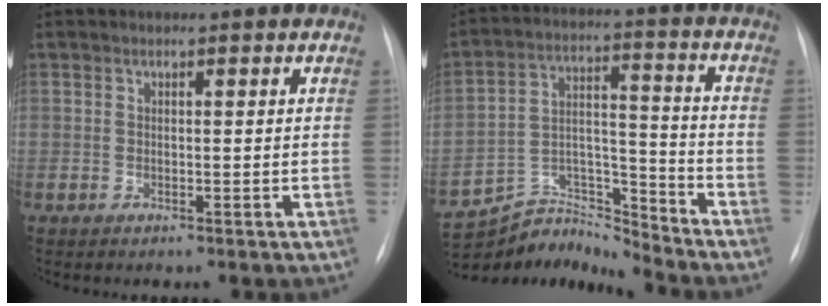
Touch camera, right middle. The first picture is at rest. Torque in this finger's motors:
{"motor_torque": [-0.36, -0.26, -0.08, -0.05]}